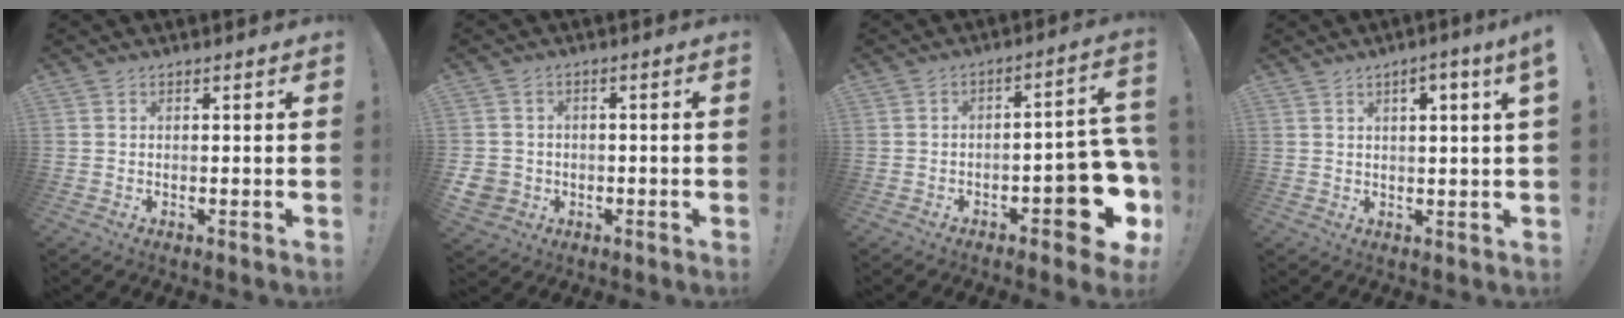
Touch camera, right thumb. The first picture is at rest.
{"total": 4.9, "force": [-0.7, 4.6, 1.6], "torque": [-0.030, 0.004, -0.012]}
{"total": 13.5, "force": [-6.2, 4.9, 10.9], "torque": [-0.107, 0.037, -0.094]}
{"total": 4.0, "force": [1.8, -0.3, 3.6], "torque": [-0.045, -0.010, 0.023]}